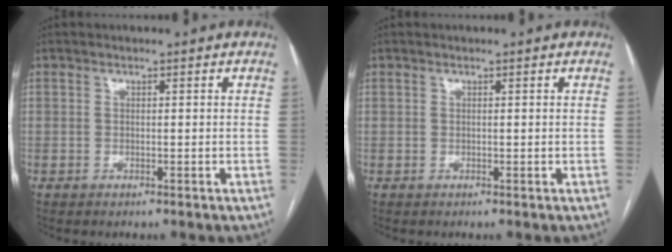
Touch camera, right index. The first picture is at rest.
{"total": 0.0}